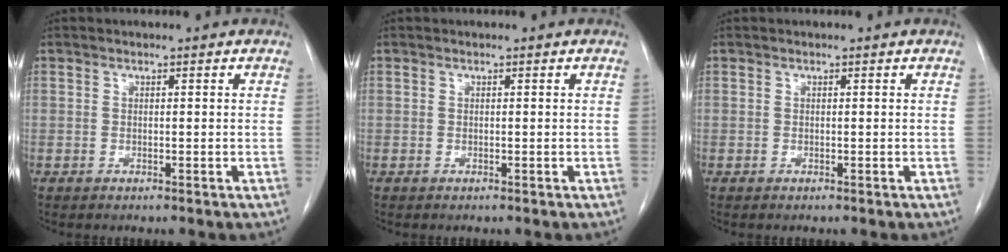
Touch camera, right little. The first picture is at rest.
{"total": 0.0}
{"total": 0.0}